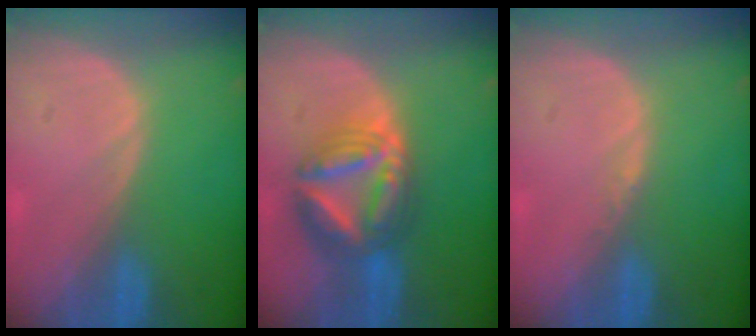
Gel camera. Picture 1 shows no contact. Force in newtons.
{"total": 8.9, "press": 8.8, "slide": 0.9}
{"total": 0.6, "press": 0.5, "slide": 0.4}